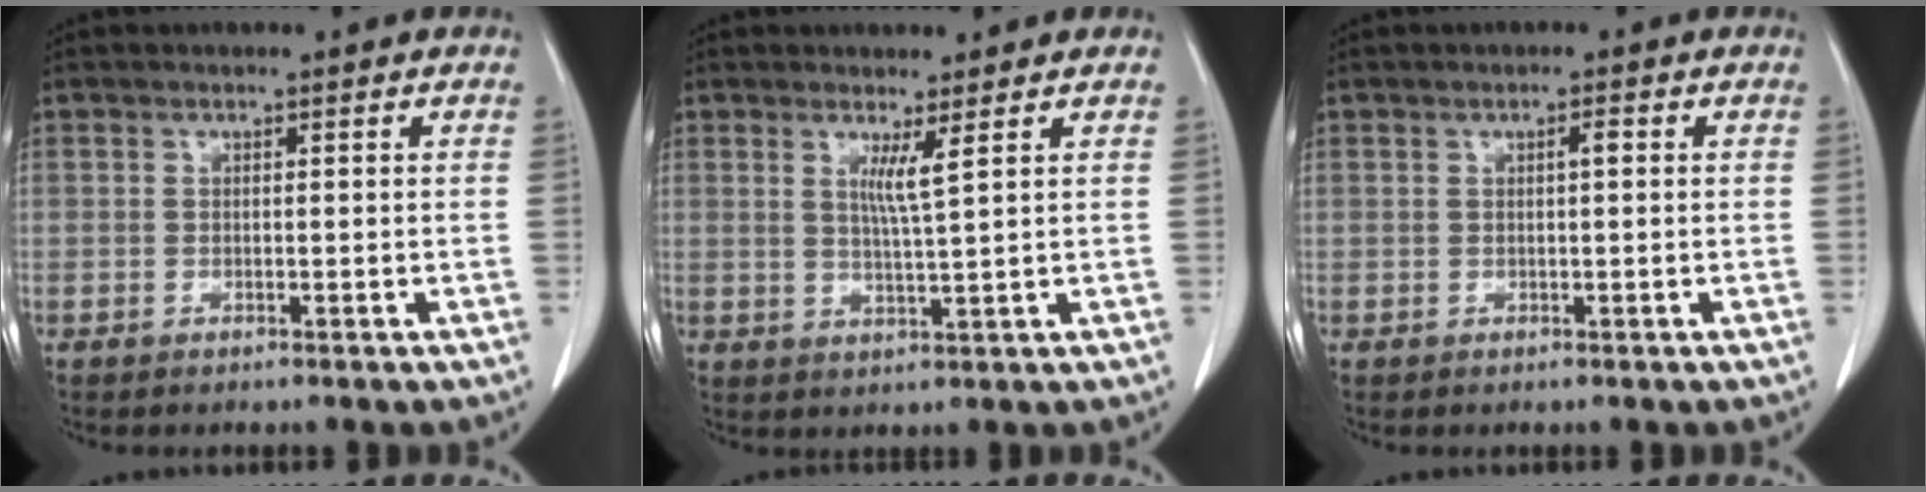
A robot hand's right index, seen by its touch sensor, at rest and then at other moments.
{"total": 3.1, "force": [1.4, -0.7, 2.7], "torque": [-0.051, -0.012, 0.027]}
{"total": 1.1, "force": [0.2, 0.2, 1.1], "torque": [-0.017, 0.003, 0.001]}